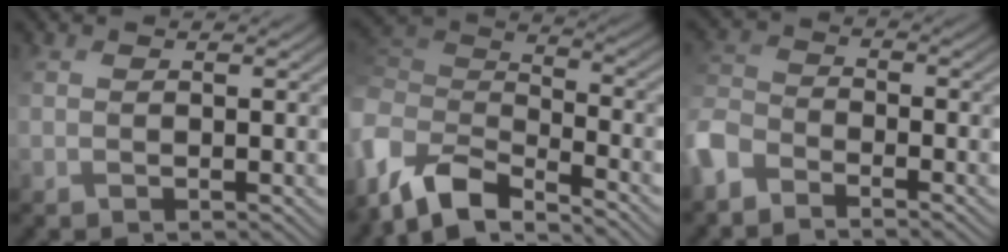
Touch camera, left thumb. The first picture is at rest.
{"total": 8.4, "force": [-5.0, 3.9, 5.4], "torque": [-0.121, 0.003, -0.119]}
{"total": 5.8, "force": [-4.6, 2.6, 2.5], "torque": [-0.065, -0.005, -0.115]}